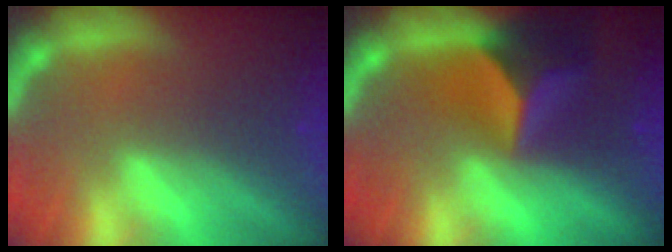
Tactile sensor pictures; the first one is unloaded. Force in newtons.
{"total": 7.9}